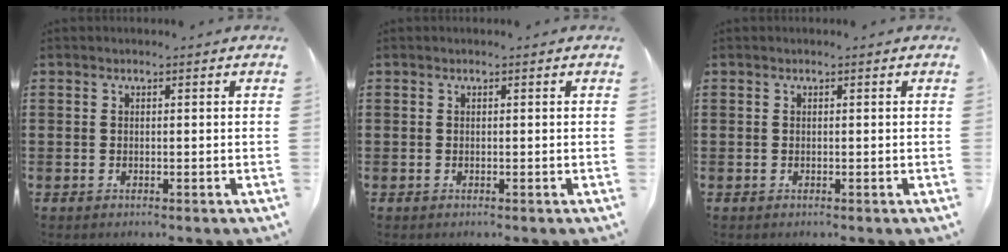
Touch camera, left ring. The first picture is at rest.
{"total": 0.0}
{"total": 0.0}